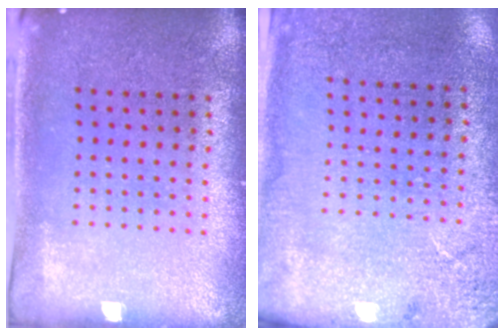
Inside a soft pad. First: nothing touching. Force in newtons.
{"total": 2.7, "press": 2.2, "slide": 1.5}